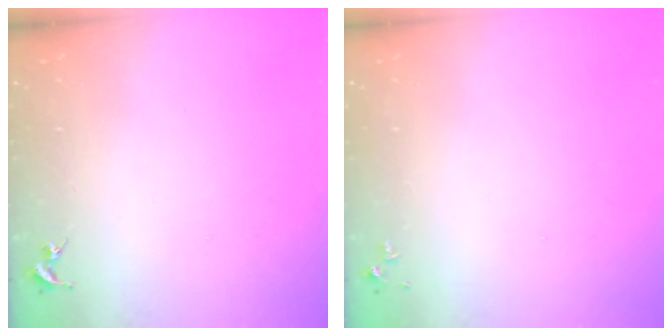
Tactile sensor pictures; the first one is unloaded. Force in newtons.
{"total": 2.8, "press": 2.8, "slide": 0.4}